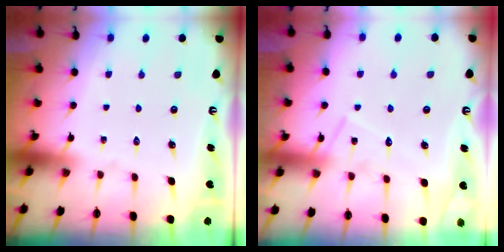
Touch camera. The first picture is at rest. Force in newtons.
{"total": 10.1, "press": 10.1, "slide": 0.7}